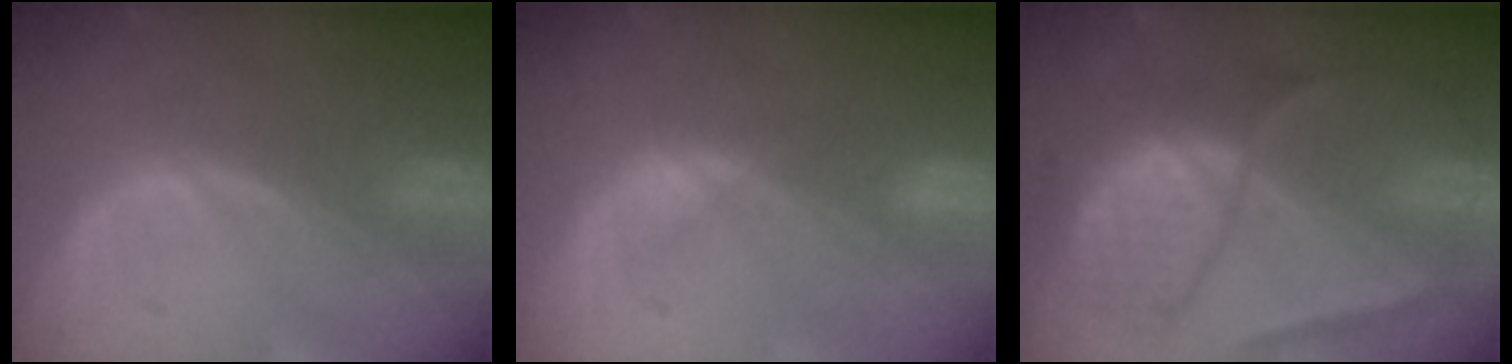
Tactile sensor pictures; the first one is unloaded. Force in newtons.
{"total": 2.9, "press": 2.9, "slide": 0.7}
{"total": 10.2, "press": 10.1, "slide": 1.1}